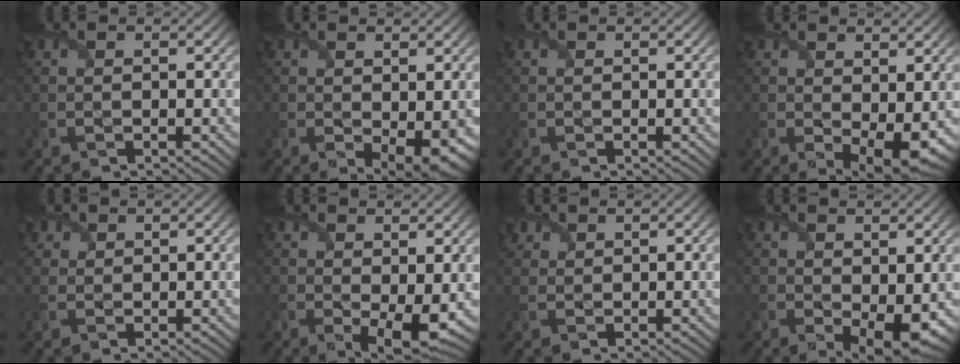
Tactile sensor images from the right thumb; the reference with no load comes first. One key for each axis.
{"total": 4.6, "fx": -0.5, "fy": 2.3, "fz": 3.9, "tx": -0.065, "ty": -0.020, "tz": 0.004}
{"total": 0.0}
{"total": 6.0, "fx": 0.1, "fy": 3.2, "fz": 5.1, "tx": -0.089, "ty": -0.026, "tz": 0.016}
{"total": 2.5, "fx": 1.6, "fy": 1.7, "fz": 0.7, "tx": -0.023, "ty": -0.002, "tz": 0.035}
{"total": 5.1, "fx": 0.3, "fy": 2.1, "fz": 4.6, "tx": -0.083, "ty": -0.018, "tz": 0.012}
{"total": 2.0, "fx": 1.5, "fy": 1.3, "fz": 0.4, "tx": -0.015, "ty": 0.001, "tz": 0.032}
{"total": 5.5, "fx": -0.3, "fy": 2.9, "fz": 4.6, "tx": -0.084, "ty": -0.024, "tz": 0.010}